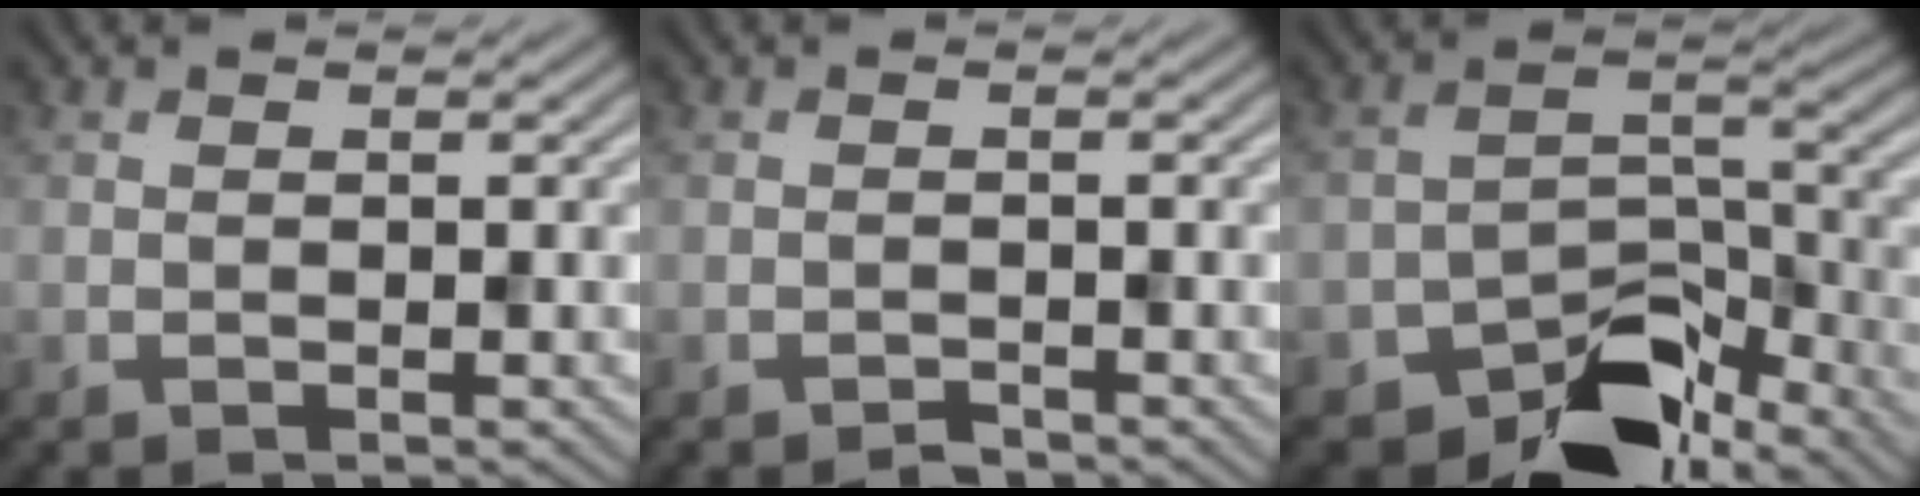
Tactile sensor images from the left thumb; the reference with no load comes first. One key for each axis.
{"total": 0.8, "fx": -0.7, "fy": 0.1, "fz": 0.2, "tx": -0.004, "ty": 0.001, "tz": -0.016}
{"total": 10.5, "fx": -8.1, "fy": 4.5, "fz": 4.9, "tx": -0.060, "ty": -0.004, "tz": -0.145}